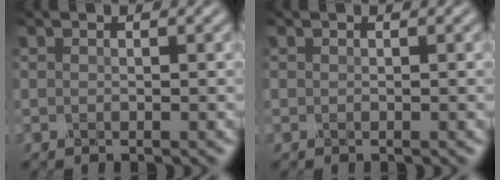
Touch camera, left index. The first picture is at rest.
{"total": 0.0}